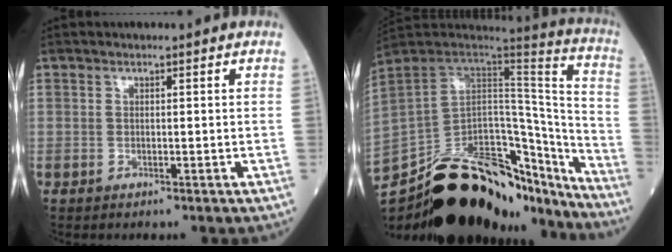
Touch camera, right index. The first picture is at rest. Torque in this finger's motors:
{"motor_torque": [0.38, -0.80, 0.32, 0.16]}